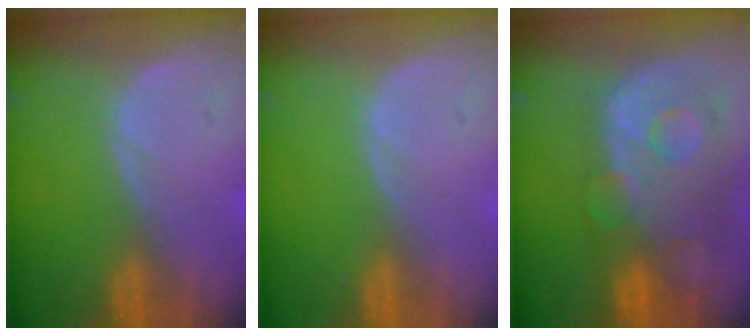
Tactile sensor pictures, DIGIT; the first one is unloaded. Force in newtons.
{"total": 0.0}
{"total": 12.4, "press": 10.2, "slide": 6.9}